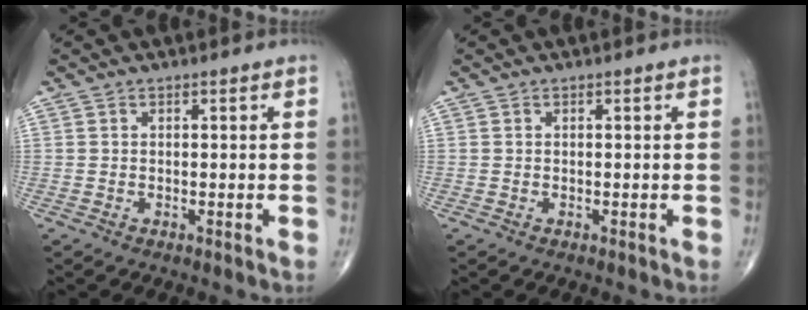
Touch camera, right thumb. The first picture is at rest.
{"total": 0.0}